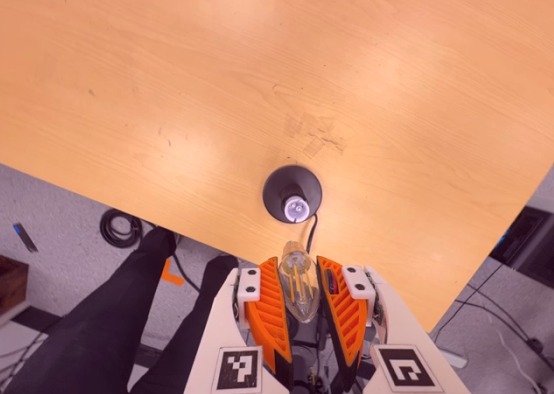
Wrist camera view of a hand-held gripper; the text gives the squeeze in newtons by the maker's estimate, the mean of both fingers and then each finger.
{"total": 12.5, "left": 14.0, "right": 11.0}